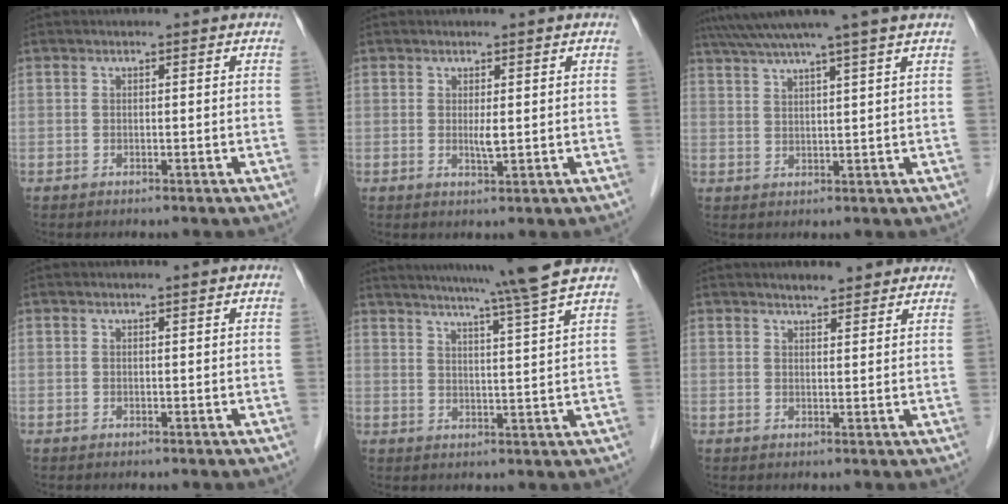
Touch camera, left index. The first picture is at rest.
{"total": 1.5, "force": [0.2, 0.1, 1.5], "torque": [-0.033, -0.004, 0.008]}
{"total": 9.1, "force": [7.5, -2.2, 4.6], "torque": [-0.074, 0.016, 0.108]}
{"total": 0.0}
{"total": 13.3, "force": [11.3, -2.3, 6.5], "torque": [-0.109, -0.017, 0.146]}
{"total": 5.5, "force": [4.8, 1.4, 2.2], "torque": [-0.028, 0.018, 0.063]}